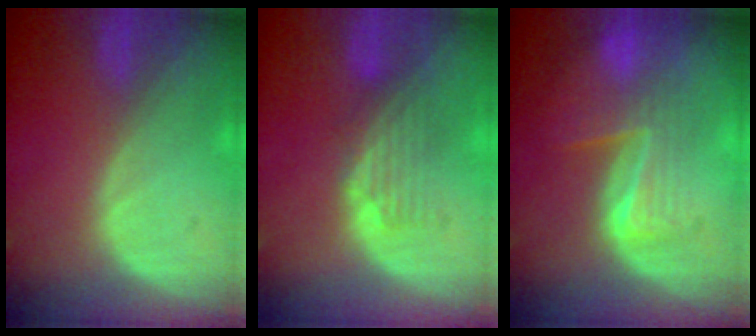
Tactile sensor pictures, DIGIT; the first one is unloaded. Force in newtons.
{"total": 4.5, "press": 3.9, "slide": 2.2}
{"total": 6.9, "press": 6.7, "slide": 1.8}